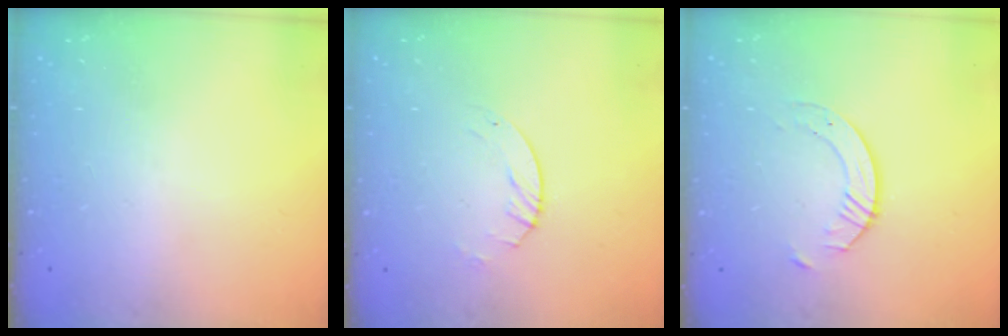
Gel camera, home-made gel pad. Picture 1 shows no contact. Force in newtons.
{"total": 2.6, "press": 2.6, "slide": 0.3}
{"total": 5.0, "press": 5.0, "slide": 0.5}